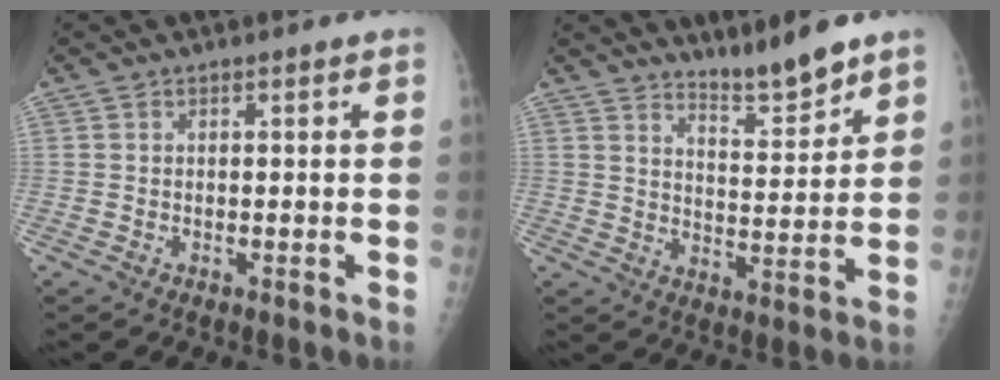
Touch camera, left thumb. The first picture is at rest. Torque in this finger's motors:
{"motor_torque": [0.70, -0.75, 0.32, -0.28, -0.04]}